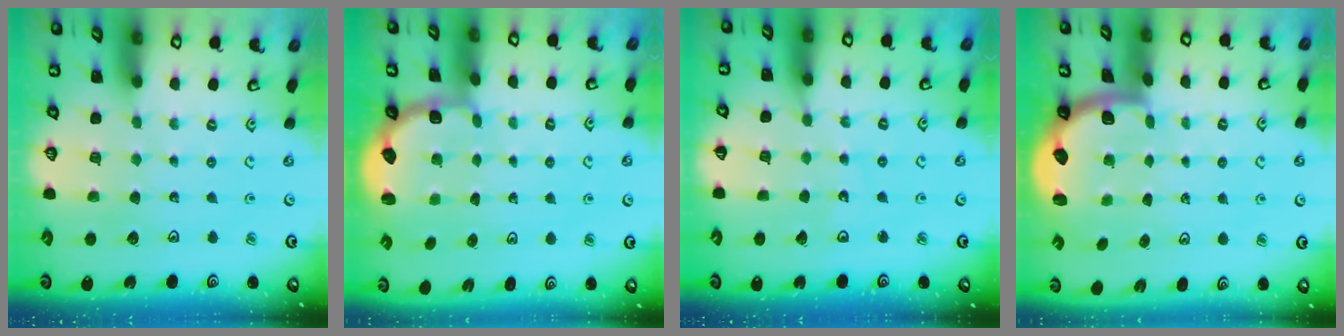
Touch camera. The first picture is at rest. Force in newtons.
{"total": 2.7, "press": 2.3, "slide": 1.5}
{"total": 3.1, "press": 3.1, "slide": 0.5}
{"total": 1.9, "press": 1.8, "slide": 0.5}